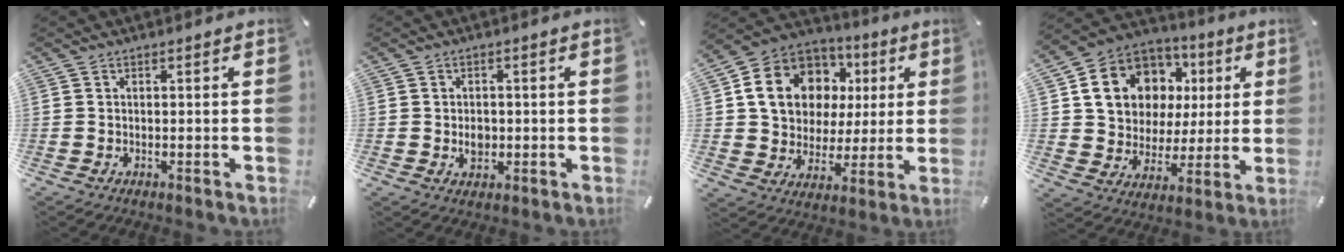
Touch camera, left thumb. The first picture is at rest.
{"total": 3.3, "force": [-0.4, 2.6, 1.9], "torque": [-0.028, 0.000, -0.008]}
{"total": 15.3, "force": [4.2, 12.9, 7.1], "torque": [-0.122, -0.015, 0.086]}
{"total": 14.5, "force": [4.9, 12.1, 6.3], "torque": [-0.107, -0.017, 0.101]}